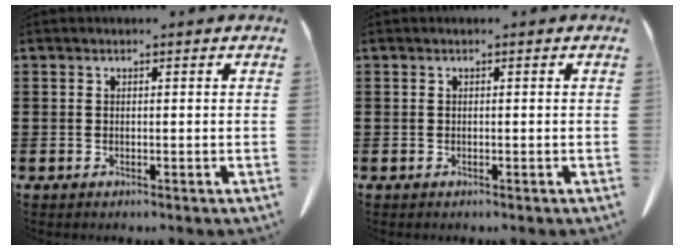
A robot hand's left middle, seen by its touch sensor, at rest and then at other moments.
{"total": 0.0}